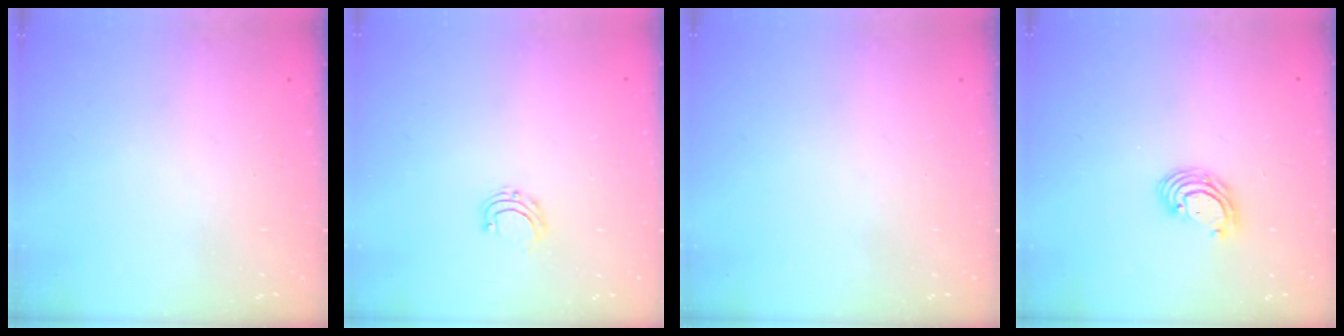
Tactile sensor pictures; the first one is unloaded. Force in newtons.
{"total": 5.9, "press": 5.9, "slide": 0.5}
{"total": 0.0}
{"total": 4.5, "press": 4.5, "slide": 0.3}